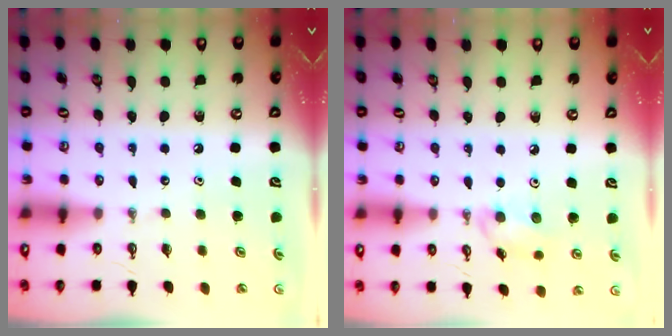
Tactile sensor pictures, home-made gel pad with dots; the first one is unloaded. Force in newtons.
{"total": 6.4, "press": 6.2, "slide": 1.6}